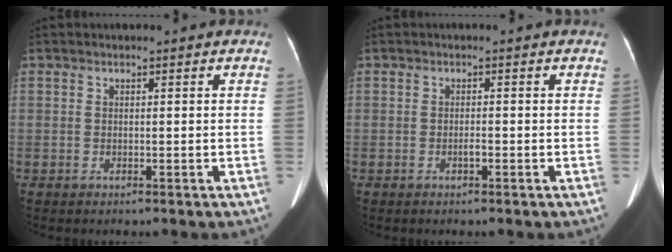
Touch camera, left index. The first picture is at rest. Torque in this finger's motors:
{"motor_torque": [0.19, 0.05, 0.06, 0.03]}